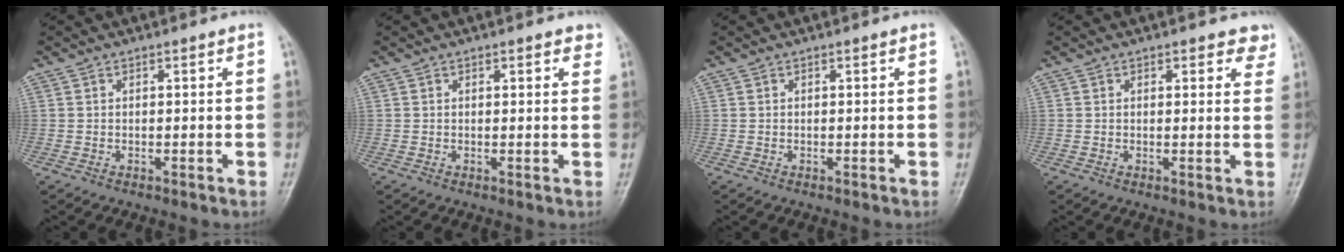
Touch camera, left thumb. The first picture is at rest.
{"total": 2.3, "force": [1.4, 1.0, 1.5], "torque": [-0.006, -0.003, 0.013]}
{"total": 0.0}
{"total": 3.9, "force": [2.7, 2.1, 1.9], "torque": [0.011, -0.010, 0.026]}